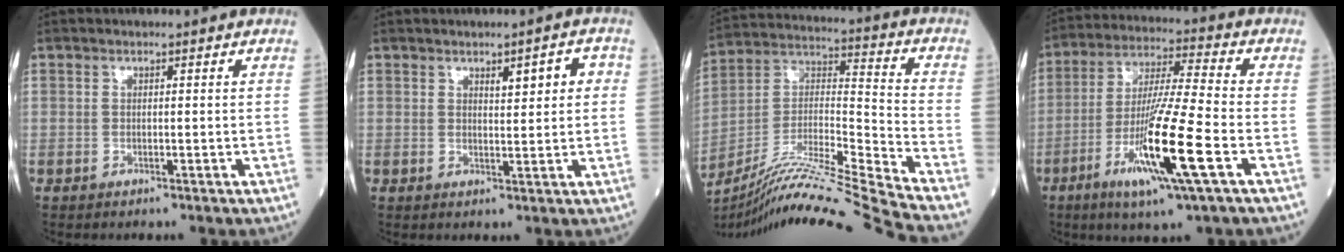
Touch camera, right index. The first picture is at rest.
{"total": 3.9, "force": [1.3, 1.1, 3.5], "torque": [-0.049, 0.008, 0.021]}
{"total": 23.0, "force": [-20.0, -3.0, 11.0], "torque": [-0.201, -0.020, -0.346]}
{"total": 14.8, "force": [-5.6, -0.3, 13.7], "torque": [-0.267, -0.022, -0.105]}